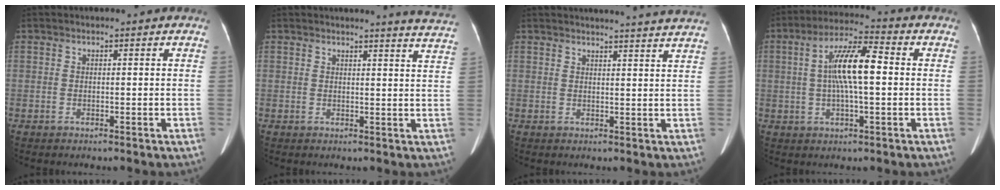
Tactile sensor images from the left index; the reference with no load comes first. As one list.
[{"total": 8.6, "force": [8.4, -1.0, 1.6], "torque": [-0.016, -0.058, 0.068]}, {"total": 12.8, "force": [12.2, -0.9, 3.5], "torque": [-0.044, -0.029, 0.127]}, {"total": 9.9, "force": [0.6, 1.9, 9.7], "torque": [-0.183, 0.021, 0.008]}]